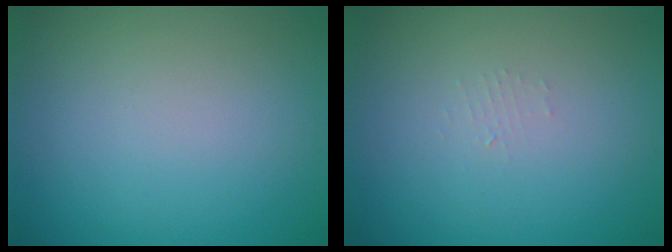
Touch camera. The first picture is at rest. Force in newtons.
{"total": 0.7, "press": 0.7, "slide": 0.1}